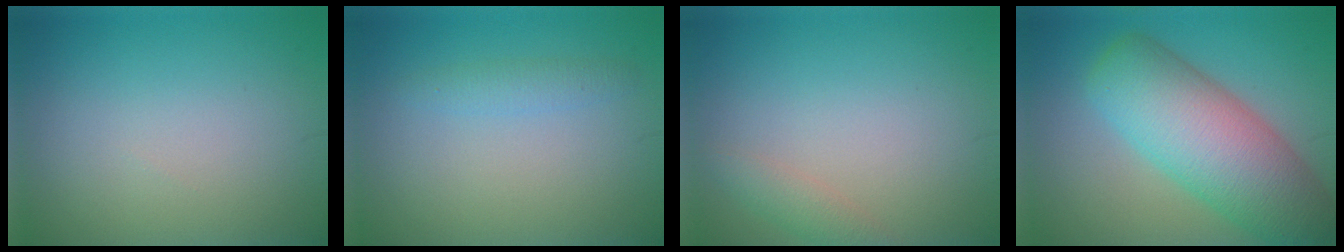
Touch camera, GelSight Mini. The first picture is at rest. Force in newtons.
{"total": 1.5, "press": 1.5, "slide": 0.1}
{"total": 1.6, "press": 1.6, "slide": 0.2}
{"total": 10.2, "press": 10.2, "slide": 0.3}